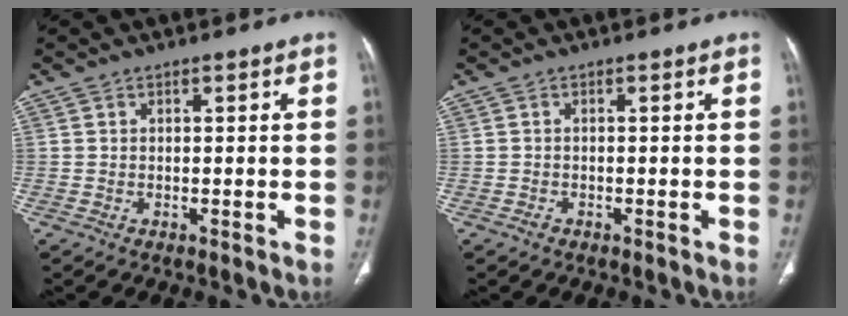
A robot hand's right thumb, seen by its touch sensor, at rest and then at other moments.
{"total": 0.8, "force": [-0.5, 0.5, 0.3], "torque": [-0.007, 0.002, -0.011]}